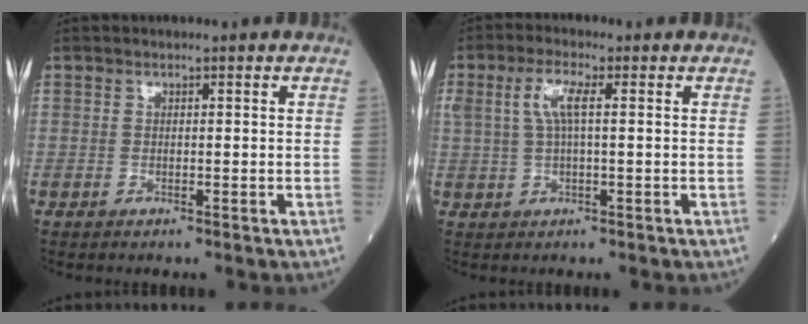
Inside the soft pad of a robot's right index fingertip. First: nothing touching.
{"total": 4.4, "force": [1.1, 0.9, 4.1], "torque": [-0.093, 0.014, 0.025]}